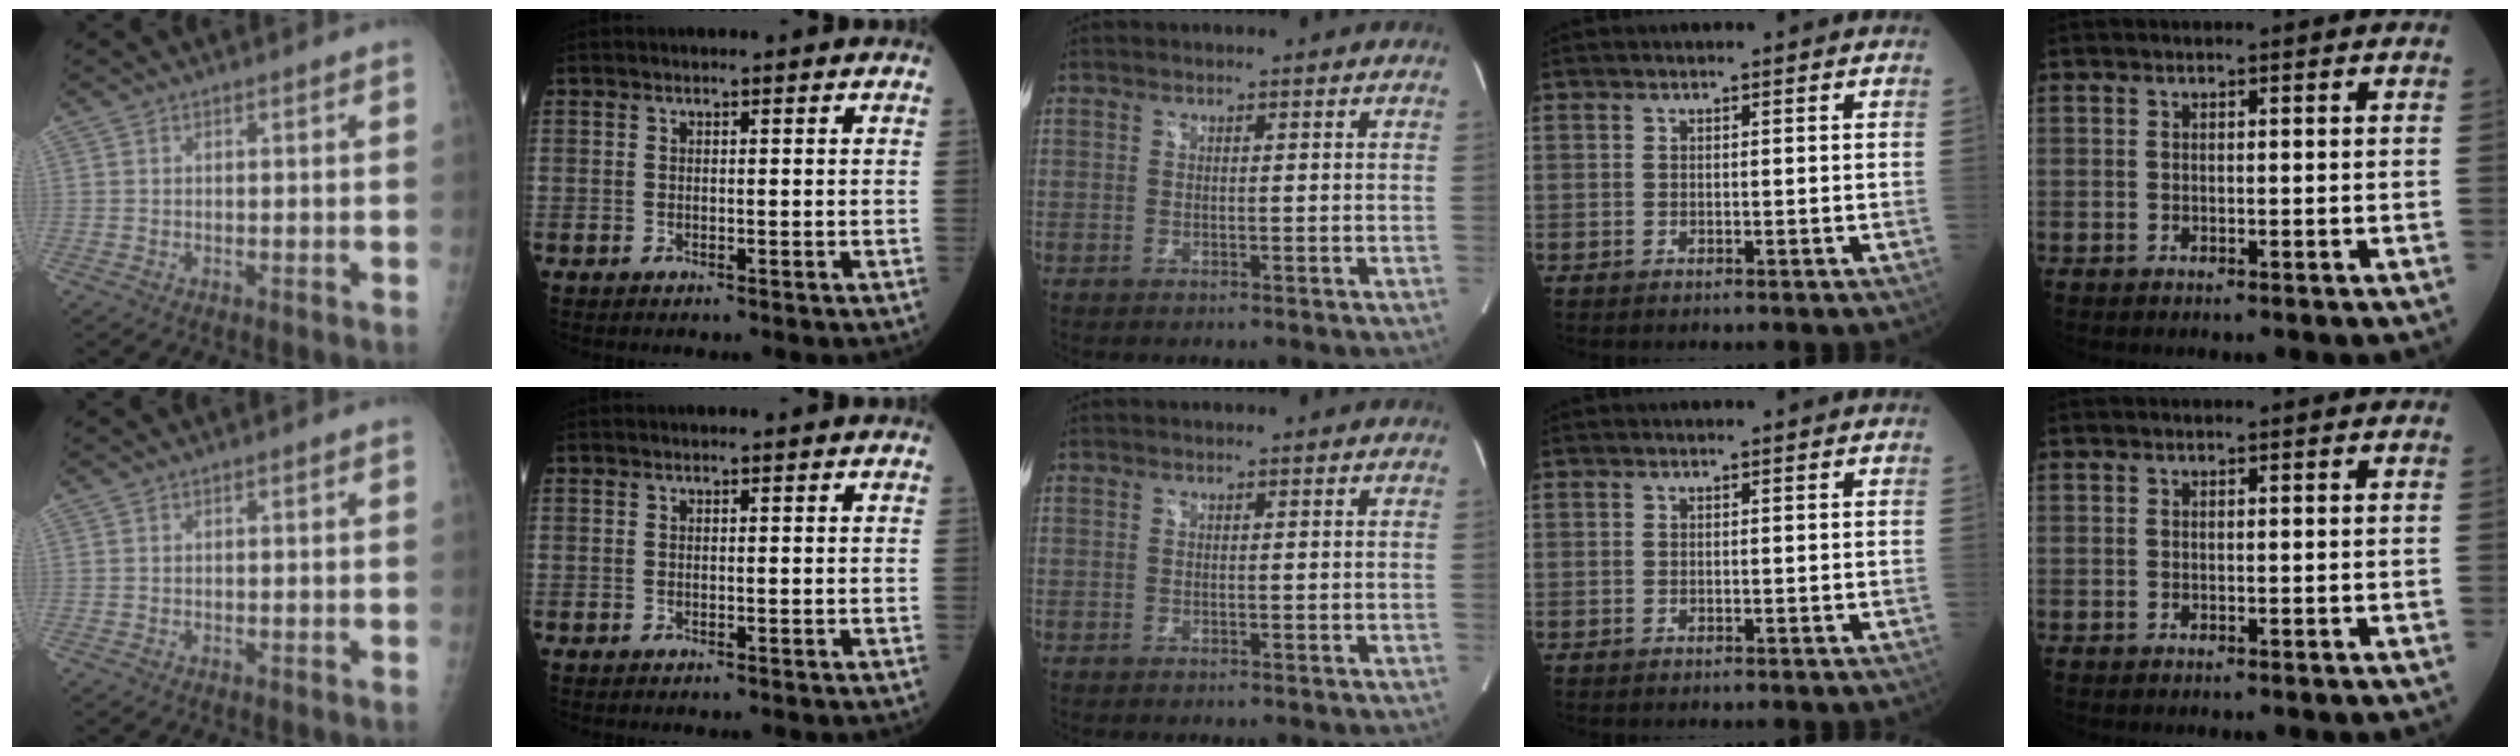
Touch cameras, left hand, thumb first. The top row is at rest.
{}